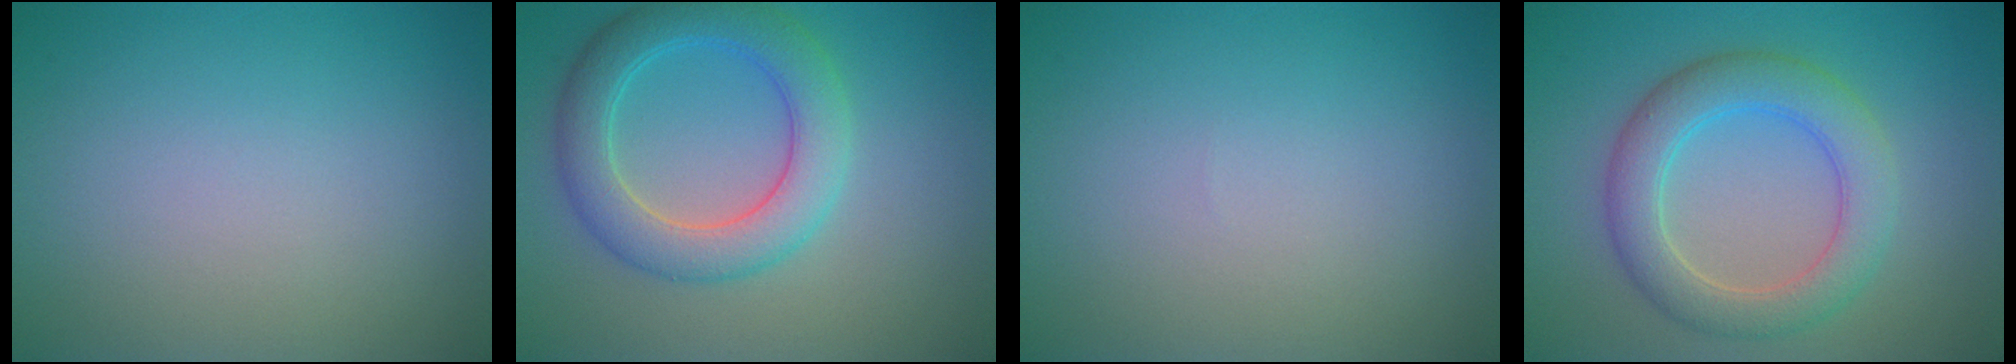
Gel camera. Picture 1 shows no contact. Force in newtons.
{"total": 5.5, "press": 5.5, "slide": 0.4}
{"total": 0.0}
{"total": 5.2, "press": 5.2, "slide": 0.4}